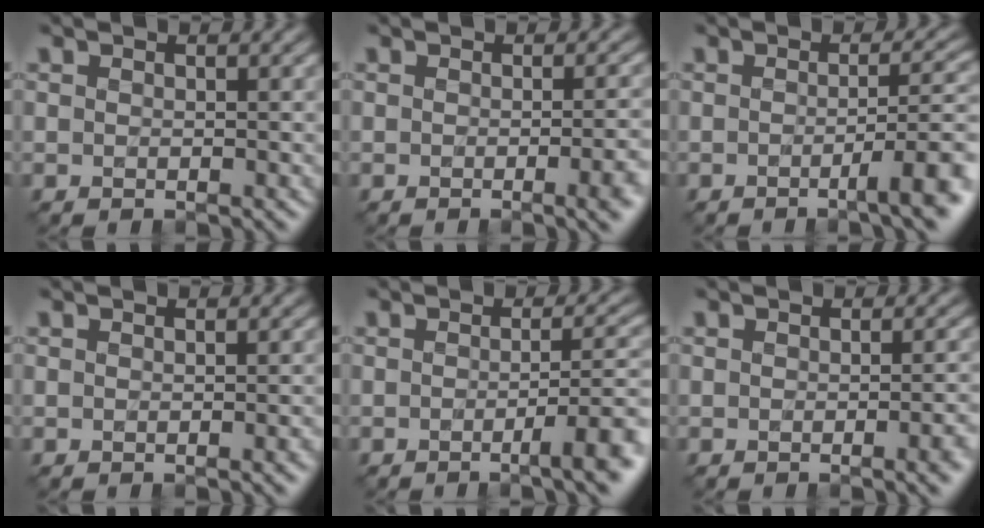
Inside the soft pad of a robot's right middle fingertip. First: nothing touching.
{"total": 4.8, "force": [-1.1, 1.8, 4.3], "torque": [-0.032, -0.007, -0.008]}
{"total": 5.5, "force": [-1.7, 1.0, 5.1], "torque": [-0.062, 0.001, -0.029]}
{"total": 1.8, "force": [-0.4, 0.7, 1.6], "torque": [-0.005, 0.000, 0.001]}
{"total": 5.0, "force": [-1.6, 1.0, 4.6], "torque": [-0.056, 0.001, -0.029]}
{"total": 3.4, "force": [-0.9, 1.2, 3.1], "torque": [-0.024, -0.004, -0.007]}